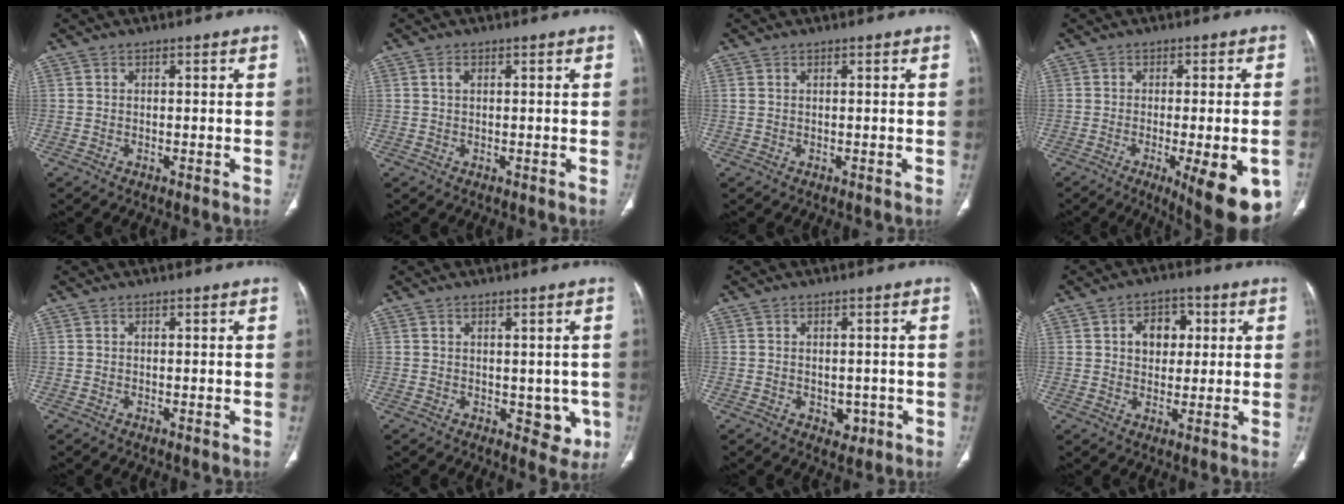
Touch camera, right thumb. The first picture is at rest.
{"total": 1.1, "force": [0.4, 0.6, 0.9], "torque": [-0.019, 0.005, 0.009]}
{"total": 0.7, "force": [0.3, 0.4, 0.5], "torque": [-0.013, 0.009, 0.010]}
{"total": 15.5, "force": [-6.2, 4.3, 13.5], "torque": [-0.131, -0.004, -0.071]}
{"total": 0.0}
{"total": 4.7, "force": [-0.1, 3.1, 3.5], "torque": [-0.014, -0.007, 0.010]}
{"total": 3.3, "force": [-0.9, 2.4, 1.9], "torque": [-0.012, 0.004, -0.005]}
{"total": 7.5, "force": [1.8, 5.6, 4.6], "torque": [-0.031, 0.001, 0.025]}